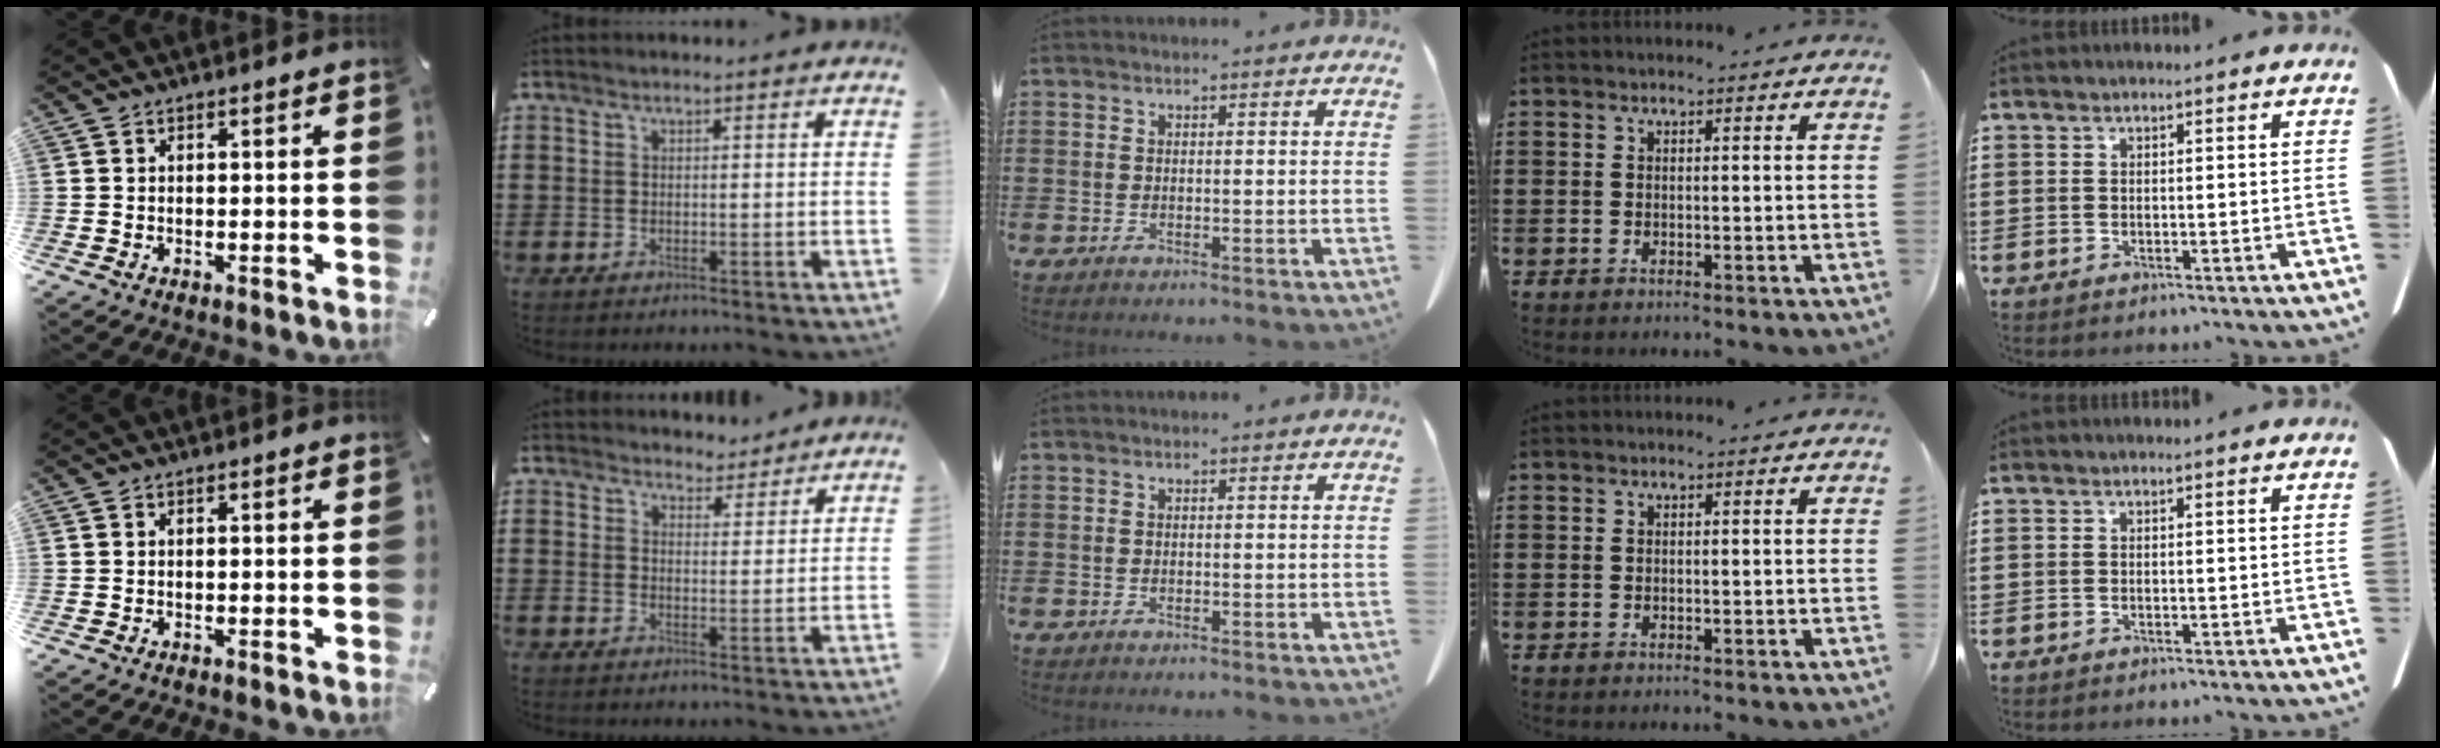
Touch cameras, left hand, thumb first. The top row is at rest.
{"index": {"total": 3.5, "force": [3.3, 1.1, -0.2], "torque": [-0.010, -0.007, 0.062]}}